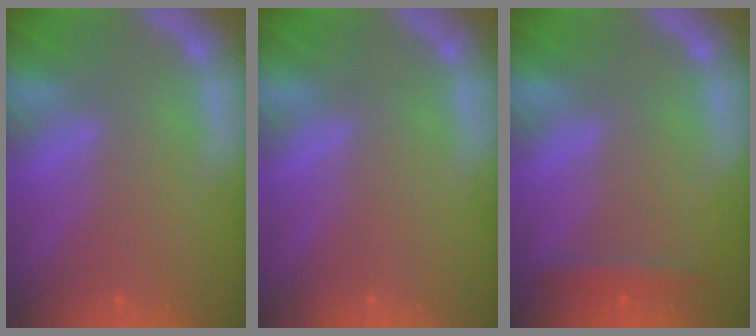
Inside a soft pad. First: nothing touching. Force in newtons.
{"total": 0.0}
{"total": 1.9}